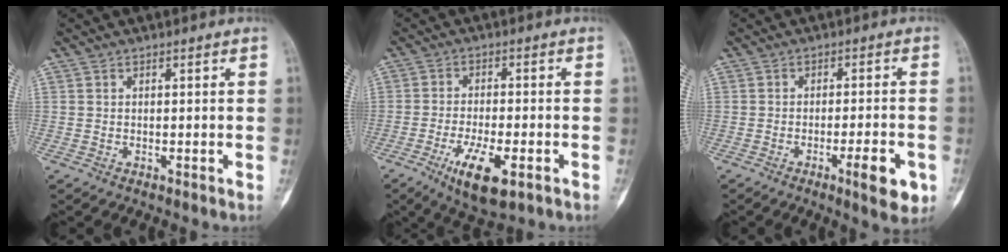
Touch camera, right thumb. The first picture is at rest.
{"total": 9.9, "force": [-4.5, 3.4, 8.1], "torque": [-0.141, 0.001, -0.069]}
{"total": 7.1, "force": [-3.0, 1.6, 6.3], "torque": [-0.082, 0.005, -0.037]}